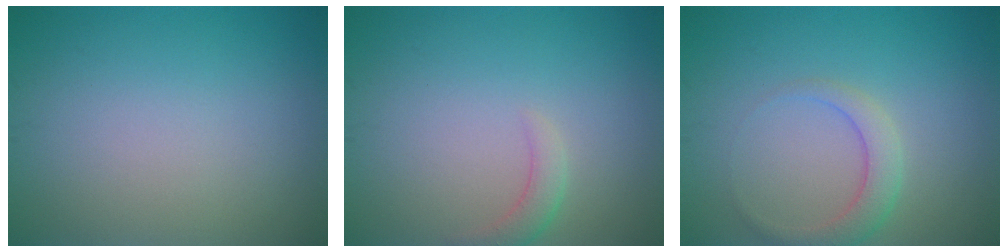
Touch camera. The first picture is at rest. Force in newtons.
{"total": 1.6, "press": 1.6, "slide": 0.3}
{"total": 2.5, "press": 2.5, "slide": 0.1}